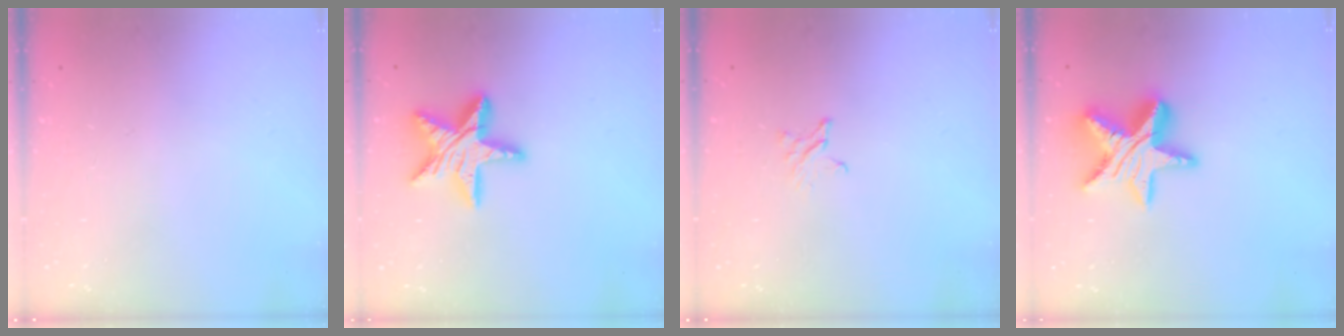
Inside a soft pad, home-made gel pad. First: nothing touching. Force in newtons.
{"total": 15.9, "press": 15.9, "slide": 1.3}
{"total": 2.0, "press": 2.0, "slide": 0.2}
{"total": 15.4, "press": 15.3, "slide": 1.0}